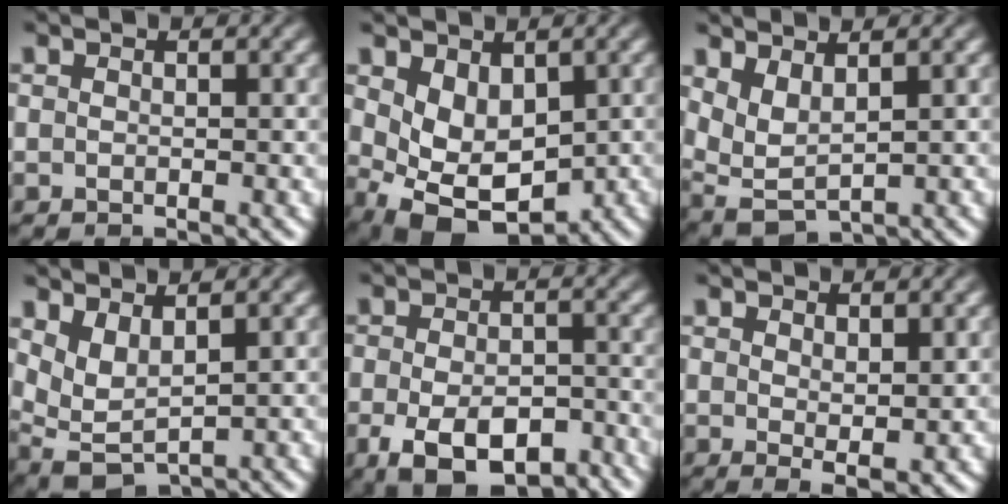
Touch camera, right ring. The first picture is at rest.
{"total": 9.2, "force": [-2.2, 6.9, 5.7], "torque": [-0.118, -0.053, -0.014]}
{"total": 6.2, "force": [-0.1, 5.4, 3.1], "torque": [-0.097, -0.030, 0.010]}
{"total": 6.1, "force": [-0.1, 5.2, 3.1], "torque": [-0.093, -0.029, 0.006]}
{"total": 7.5, "force": [-4.6, 4.0, 4.4], "torque": [-0.070, -0.033, -0.059]}
{"total": 1.8, "force": [0.4, 0.1, 1.7], "torque": [-0.016, -0.015, 0.016]}